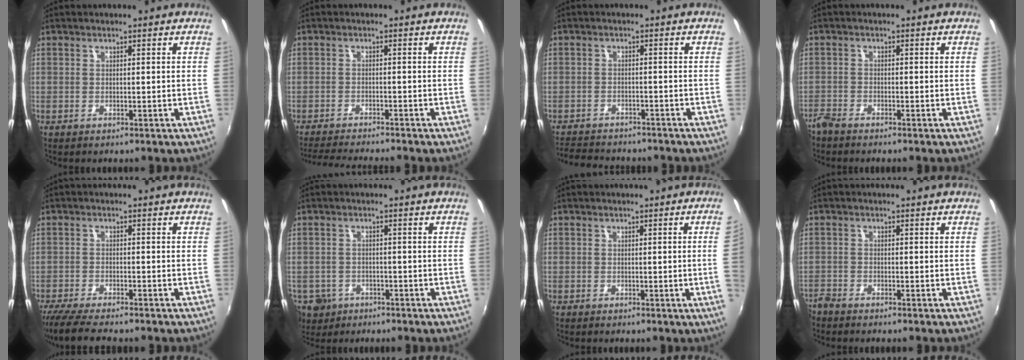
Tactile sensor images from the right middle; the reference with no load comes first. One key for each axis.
{"total": 7.4, "fx": -6.9, "fy": -0.3, "fz": 2.7, "tx": -0.069, "ty": -0.016, "tz": -0.114}
{"total": 9.4, "fx": -8.5, "fy": 2.9, "fz": 2.9, "tx": -0.080, "ty": -0.011, "tz": -0.130}
{"total": 2.9, "fx": -2.7, "fy": 0.7, "fz": 0.8, "tx": -0.026, "ty": -0.010, "tz": -0.057}
{"total": 8.4, "fx": -7.3, "fy": 1.0, "fz": 4.1, "tx": -0.101, "ty": -0.030, "tz": -0.127}
{"total": 7.6, "fx": -4.0, "fy": 5.9, "fz": 2.6, "tx": -0.079, "ty": -0.009, "tz": -0.060}
{"total": 2.9, "fx": -0.1, "fy": -1.6, "fz": 2.5, "tx": -0.042, "ty": -0.011, "tz": 0.005}
{"total": 3.1, "fx": -2.9, "fy": 0.9, "fz": 0.6, "tx": -0.025, "ty": -0.012, "tz": -0.063}